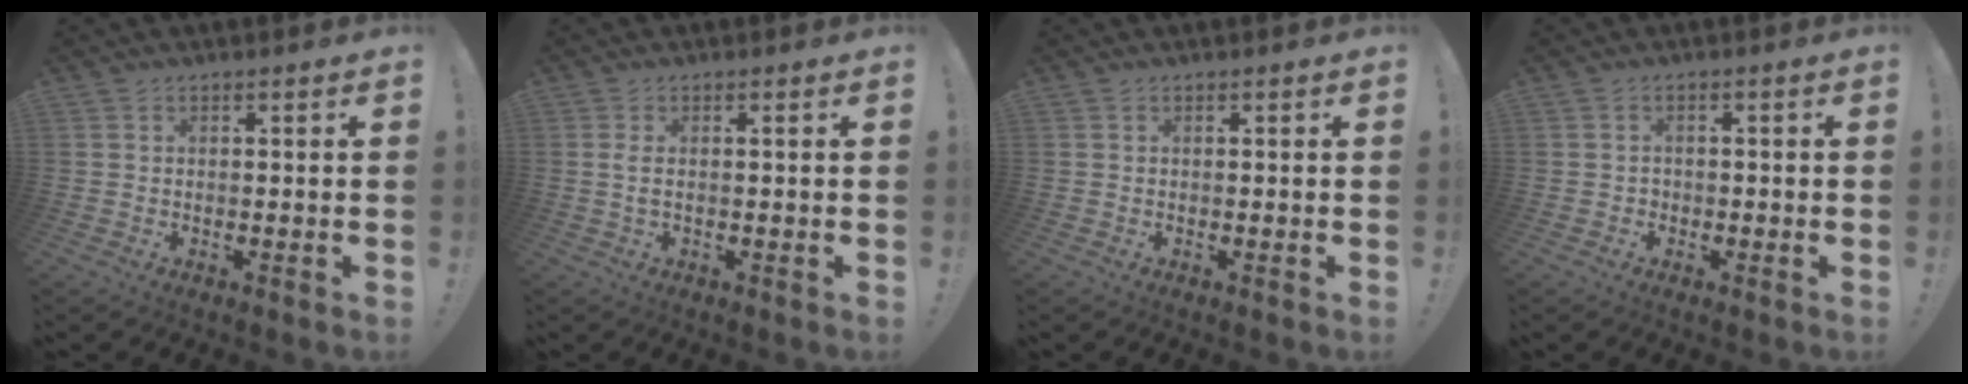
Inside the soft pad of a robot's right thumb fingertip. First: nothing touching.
{"total": 2.0, "force": [0.3, 0.0, 2.0], "torque": [-0.043, 0.003, 0.006]}
{"total": 0.0}
{"total": 1.5, "force": [-0.9, 1.1, 0.4], "torque": [-0.012, 0.008, -0.016]}